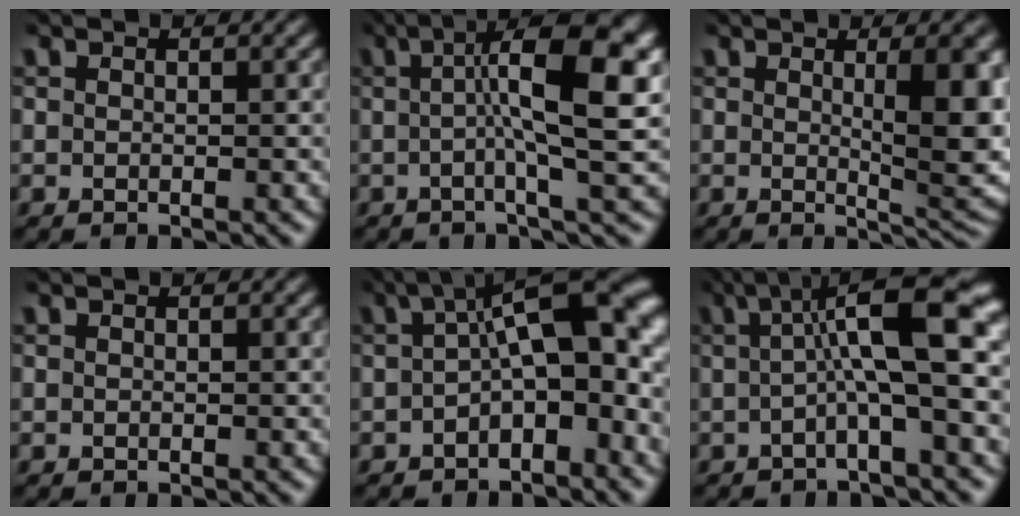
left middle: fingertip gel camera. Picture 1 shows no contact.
{"total": 9.7, "force": [1.0, 1.9, 9.4], "torque": [-0.124, 0.023, 0.006]}
{"total": 6.9, "force": [1.0, 1.6, 6.6], "torque": [-0.078, -0.008, 0.021]}
{"total": 0.0}
{"total": 10.7, "force": [0.2, 4.3, 9.7], "torque": [-0.127, 0.027, -0.011]}
{"total": 9.5, "force": [1.0, 2.2, 9.1], "torque": [-0.132, 0.022, 0.004]}